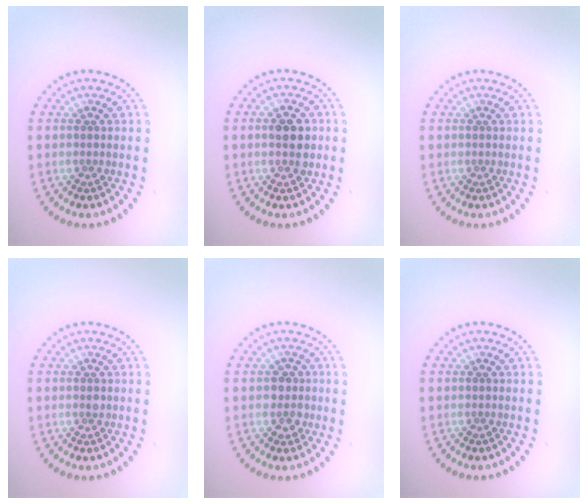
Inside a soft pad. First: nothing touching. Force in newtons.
{"total": 2.8, "press": 2.8, "slide": 0.3}
{"total": 0.0}
{"total": 0.5, "press": 0.5, "slide": 0.1}
{"total": 1.8, "press": 1.6, "slide": 0.7}
{"total": 0.0}